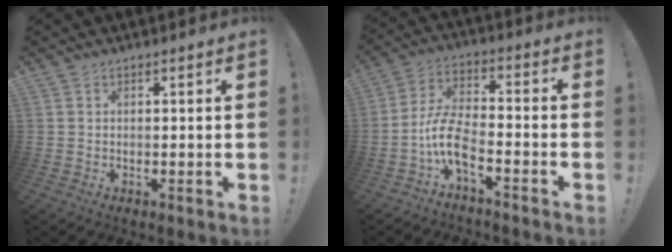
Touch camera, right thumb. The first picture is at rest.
{"total": 10.9, "force": [-5.8, 4.7, 8.0], "torque": [-0.167, 0.021, -0.106]}